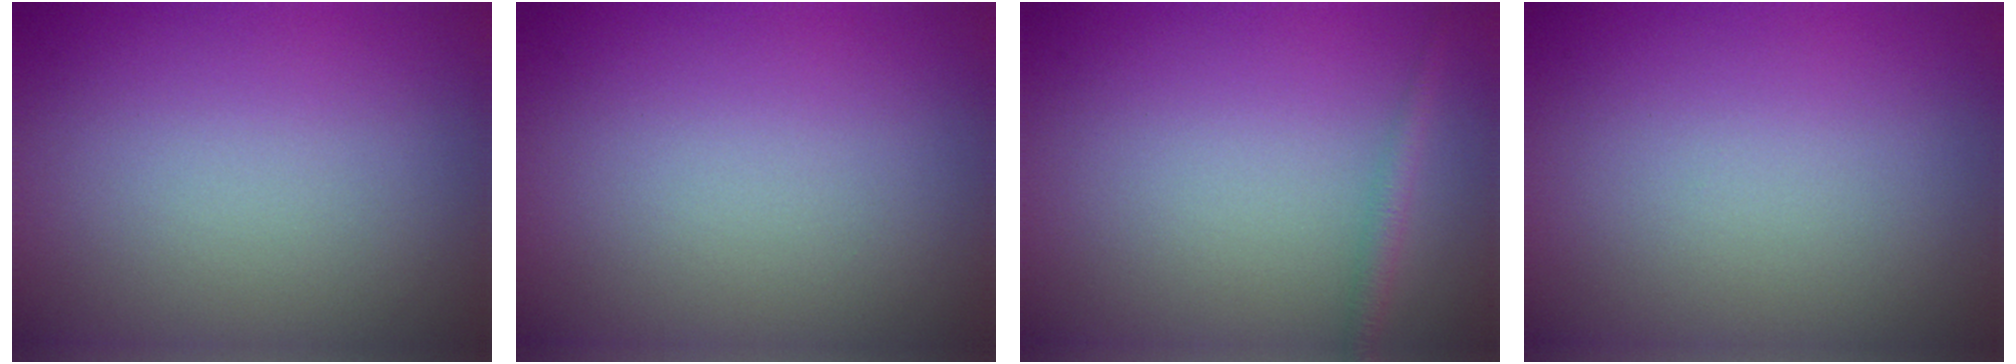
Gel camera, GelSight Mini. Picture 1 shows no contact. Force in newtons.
{"total": 0.0}
{"total": 1.4, "press": 1.4, "slide": 0.0}
{"total": 0.0}